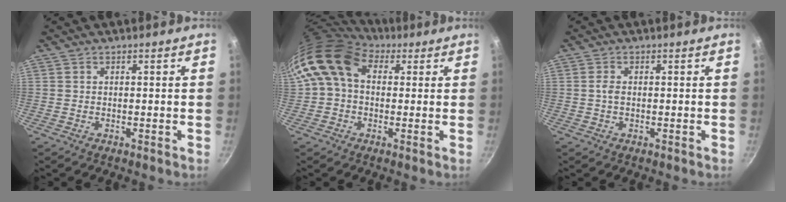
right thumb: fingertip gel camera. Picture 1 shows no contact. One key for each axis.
{"total": 12.0, "fx": 2.9, "fy": 8.8, "fz": 7.6, "tx": -0.125, "ty": 0.015, "tz": 0.030}
{"total": 1.5, "fx": -0.1, "fy": 0.9, "fz": 1.2, "tx": -0.024, "ty": 0.002, "tz": -0.003}